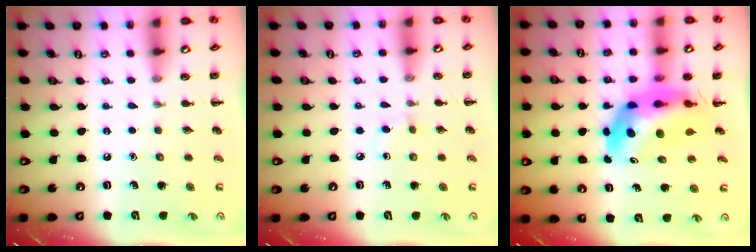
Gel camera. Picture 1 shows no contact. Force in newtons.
{"total": 2.7, "press": 2.5, "slide": 0.9}
{"total": 12.1, "press": 11.4, "slide": 3.9}